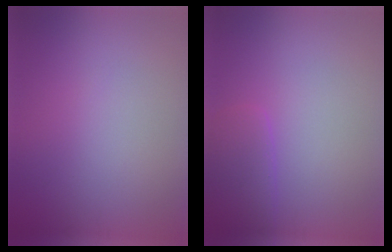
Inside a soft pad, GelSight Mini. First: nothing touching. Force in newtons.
{"total": 2.0, "press": 2.0, "slide": 0.2}